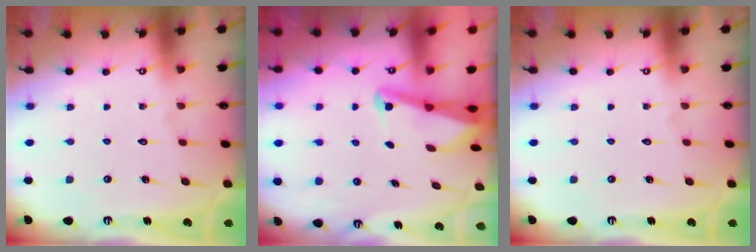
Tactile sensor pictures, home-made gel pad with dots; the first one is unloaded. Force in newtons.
{"total": 2.5, "press": 2.5, "slide": 0.6}
{"total": 0.0}